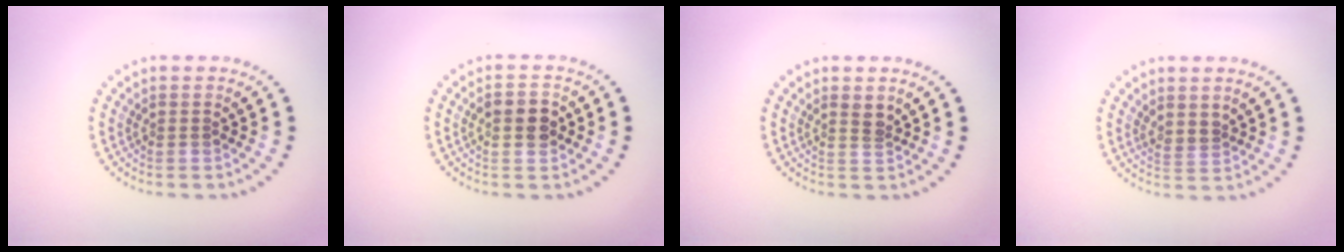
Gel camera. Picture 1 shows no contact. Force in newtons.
{"total": 3.0, "press": 3.0, "slide": 0.2}
{"total": 1.5, "press": 1.2, "slide": 0.9}
{"total": 1.2, "press": 0.8, "slide": 0.9}